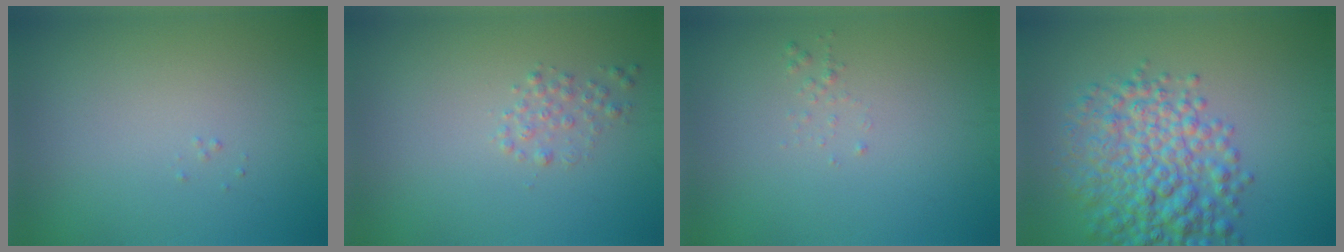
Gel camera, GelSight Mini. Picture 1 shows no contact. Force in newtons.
{"total": 1.2, "press": 1.2, "slide": 0.0}
{"total": 0.6, "press": 0.6, "slide": 0.1}
{"total": 7.5, "press": 7.5, "slide": 0.2}